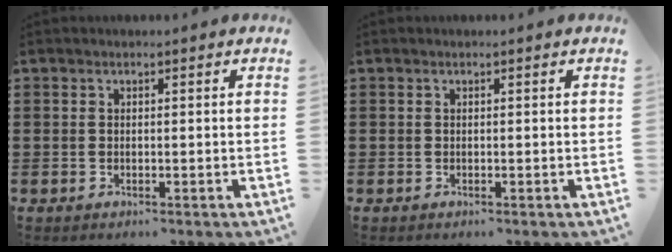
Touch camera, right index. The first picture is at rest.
{"total": 0.0}